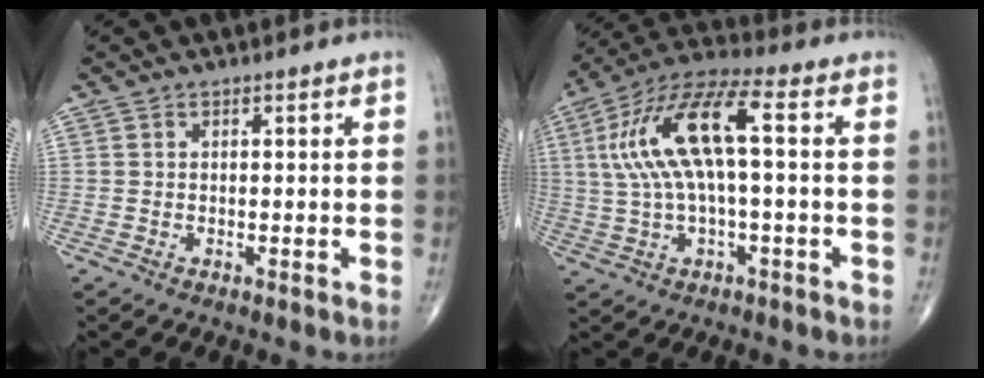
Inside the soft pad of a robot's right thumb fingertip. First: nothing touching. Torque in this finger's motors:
{"motor_torque": [0.63, 0.53, 1.45, 0.20, 0.24]}